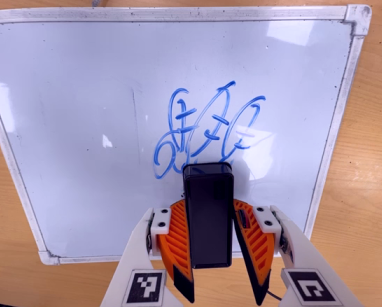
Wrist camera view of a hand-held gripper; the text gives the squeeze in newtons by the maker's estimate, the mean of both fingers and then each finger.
{"total": 6.4, "left": 5.8, "right": 7.0}